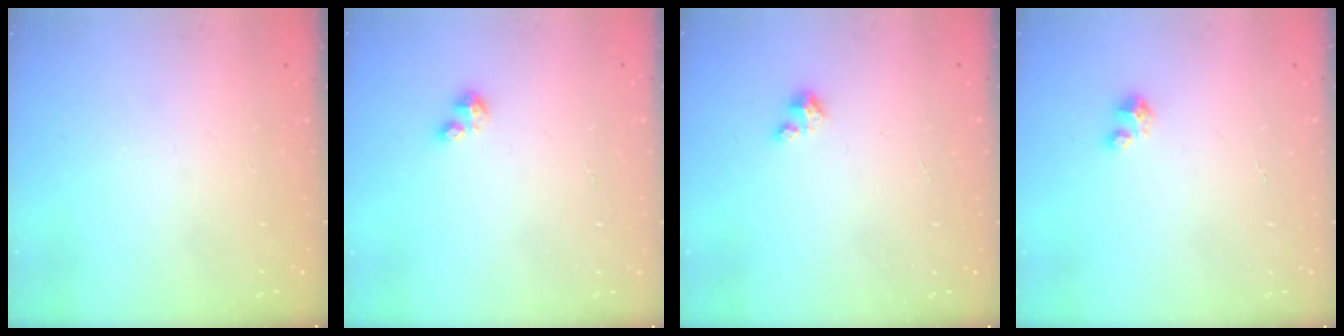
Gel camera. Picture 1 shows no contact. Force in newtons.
{"total": 2.0, "press": 2.0, "slide": 0.4}
{"total": 2.4, "press": 2.4, "slide": 0.2}
{"total": 3.2, "press": 3.2, "slide": 0.2}